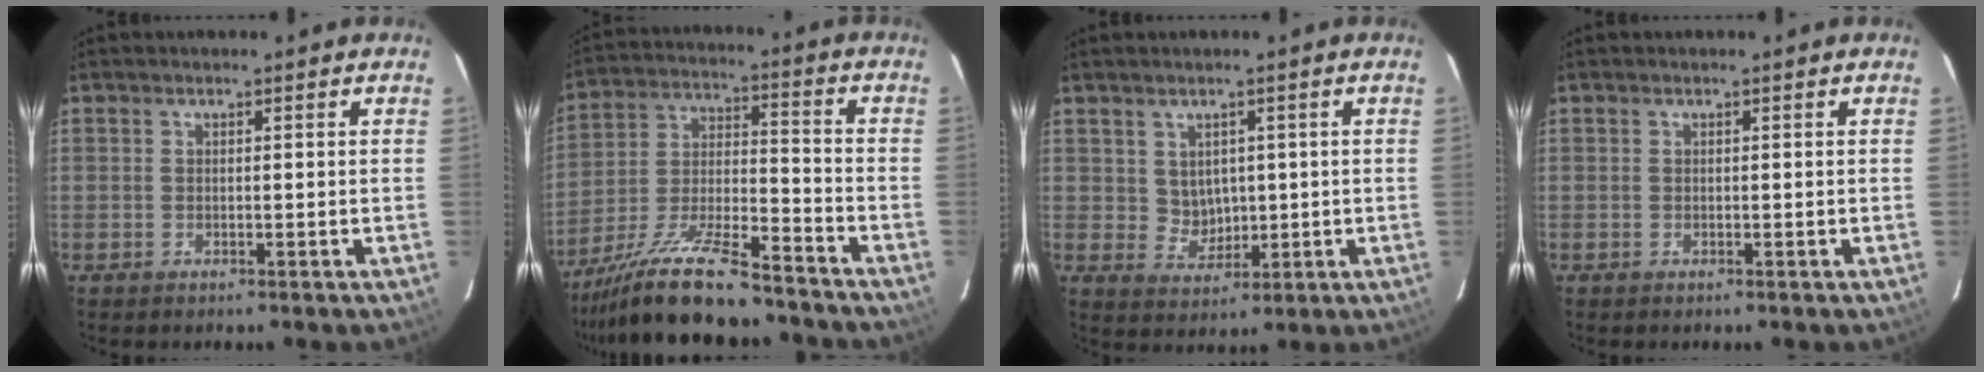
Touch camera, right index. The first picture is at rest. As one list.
[{"total": 17.4, "force": [-14.3, 3.2, 9.3], "torque": [-0.192, -0.021, -0.245]}, {"total": 4.0, "force": [1.1, 3.7, 1.3], "torque": [-0.023, 0.005, 0.032]}, {"total": 0.0}]